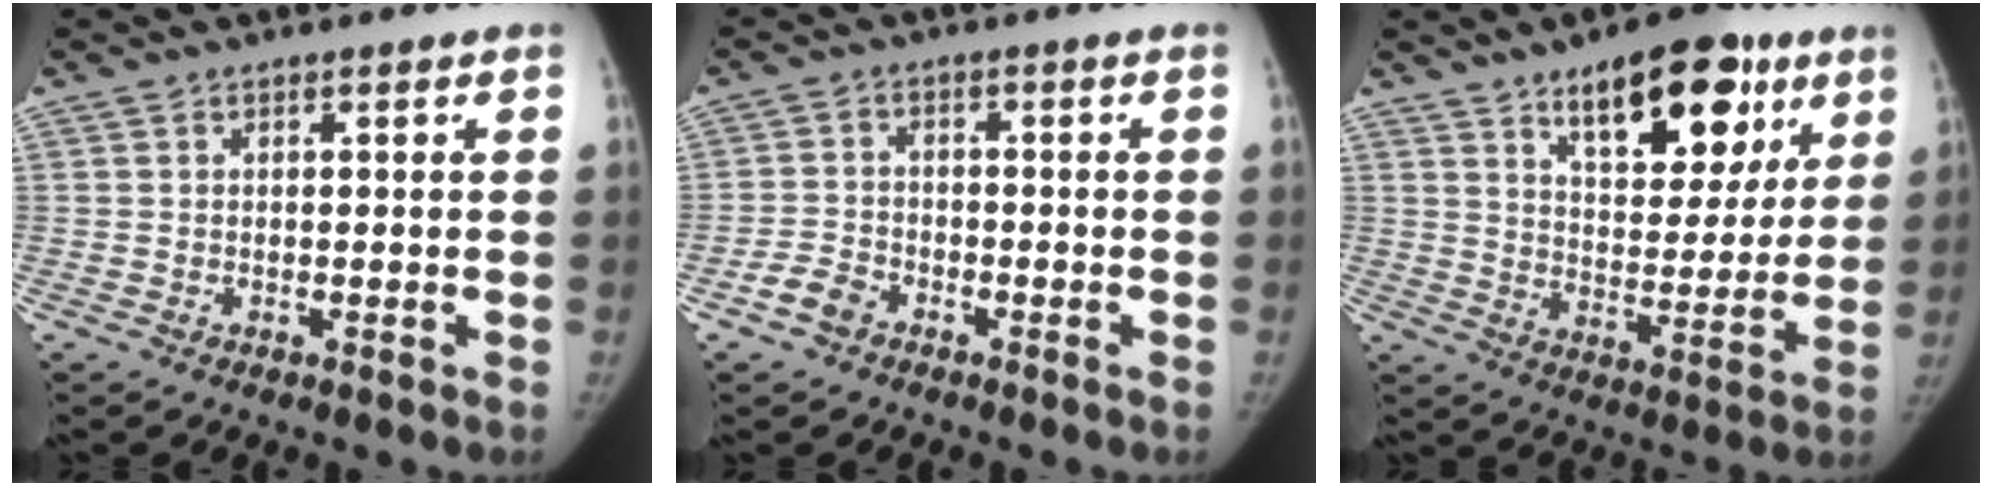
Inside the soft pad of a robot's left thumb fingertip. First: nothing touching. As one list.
[{"total": 4.0, "force": [-2.6, 2.6, 1.6], "torque": [-0.027, 0.018, -0.051]}, {"total": 17.7, "force": [9.9, 8.4, 12.1], "torque": [-0.118, -0.043, 0.149]}]